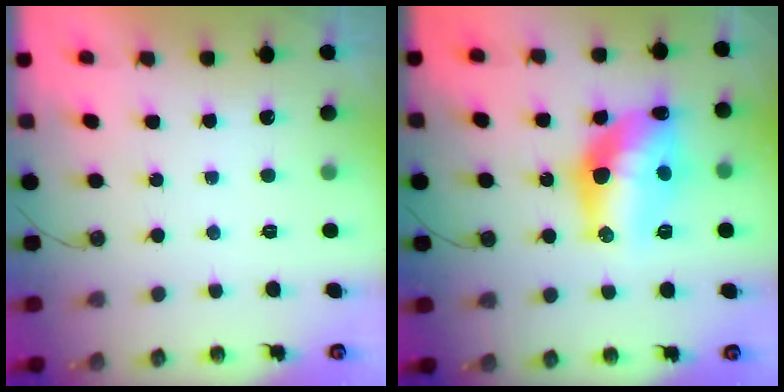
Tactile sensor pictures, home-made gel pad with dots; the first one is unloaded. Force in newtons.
{"total": 16.9, "press": 16.4, "slide": 4.2}